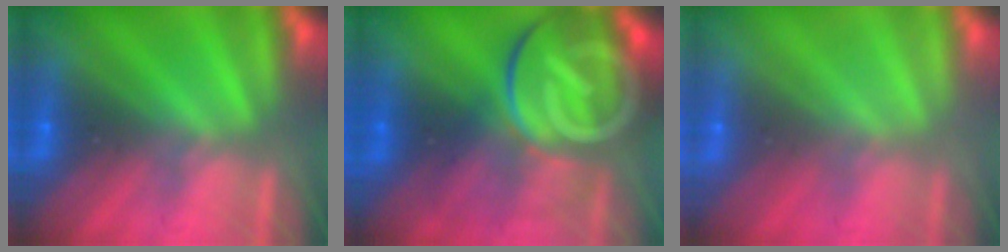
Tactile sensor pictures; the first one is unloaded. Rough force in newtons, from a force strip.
{"total": 8.0}
{"total": 3.1}